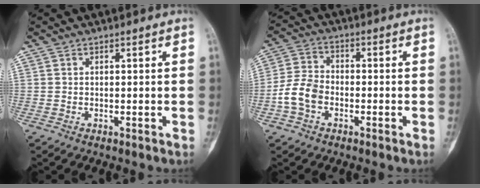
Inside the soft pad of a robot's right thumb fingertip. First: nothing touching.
{"total": 8.9, "force": [-2.8, 6.3, 5.7], "torque": [-0.111, 0.027, -0.060]}